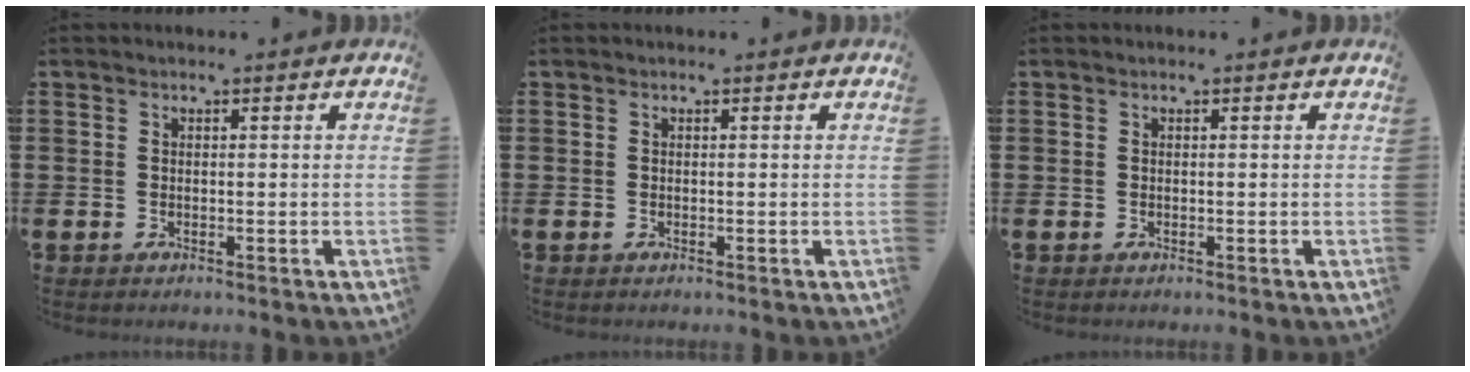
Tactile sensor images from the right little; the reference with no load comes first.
{"total": 0.0}
{"total": 0.0}